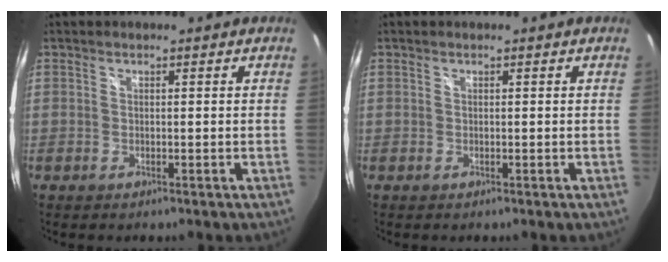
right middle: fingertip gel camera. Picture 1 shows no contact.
{"total": 0.0}